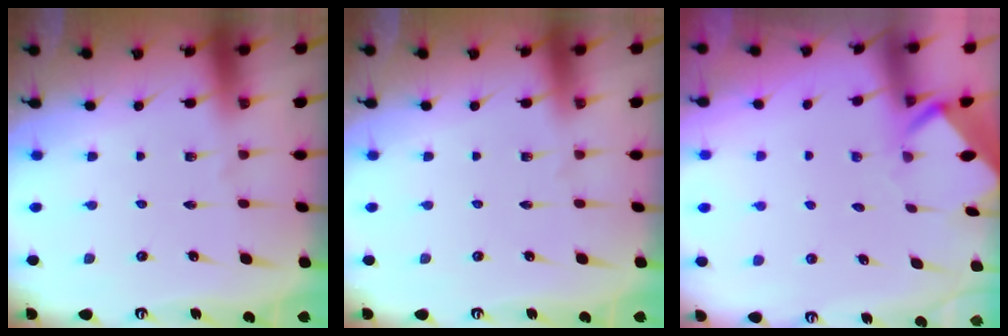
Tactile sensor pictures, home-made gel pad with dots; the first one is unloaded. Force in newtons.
{"total": 0.0}
{"total": 3.4, "press": 3.4, "slide": 0.2}